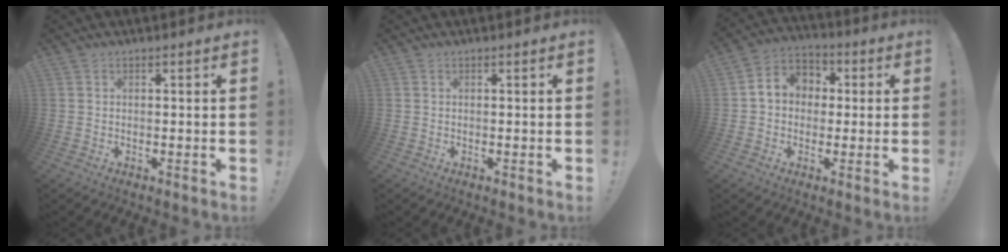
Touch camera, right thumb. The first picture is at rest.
{"total": 0.0}
{"total": 7.8, "force": [0.5, 7.1, 3.2], "torque": [-0.045, 0.011, 0.017]}